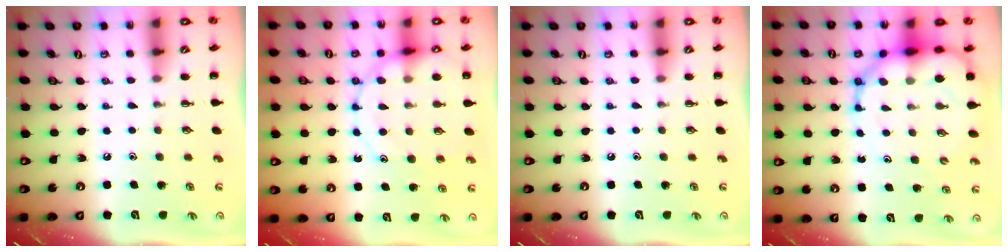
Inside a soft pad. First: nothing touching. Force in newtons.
{"total": 15.5, "press": 15.2, "slide": 3.0}
{"total": 0.0}
{"total": 14.3, "press": 13.7, "slide": 3.8}